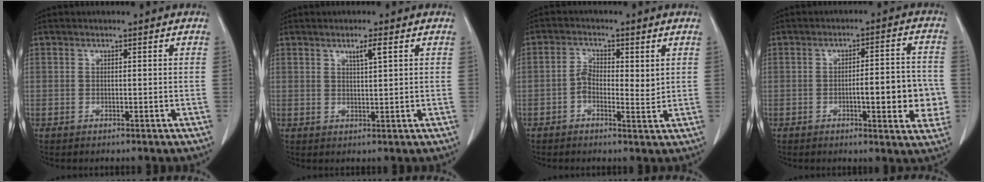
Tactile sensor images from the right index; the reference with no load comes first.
{"total": 2.3, "force": [1.2, 0.0, 1.9], "torque": [-0.036, -0.003, 0.022]}
{"total": 4.5, "force": [0.4, 2.4, 3.7], "torque": [-0.061, 0.006, 0.003]}
{"total": 9.9, "force": [-1.9, 2.4, 9.4], "torque": [-0.119, 0.013, -0.020]}